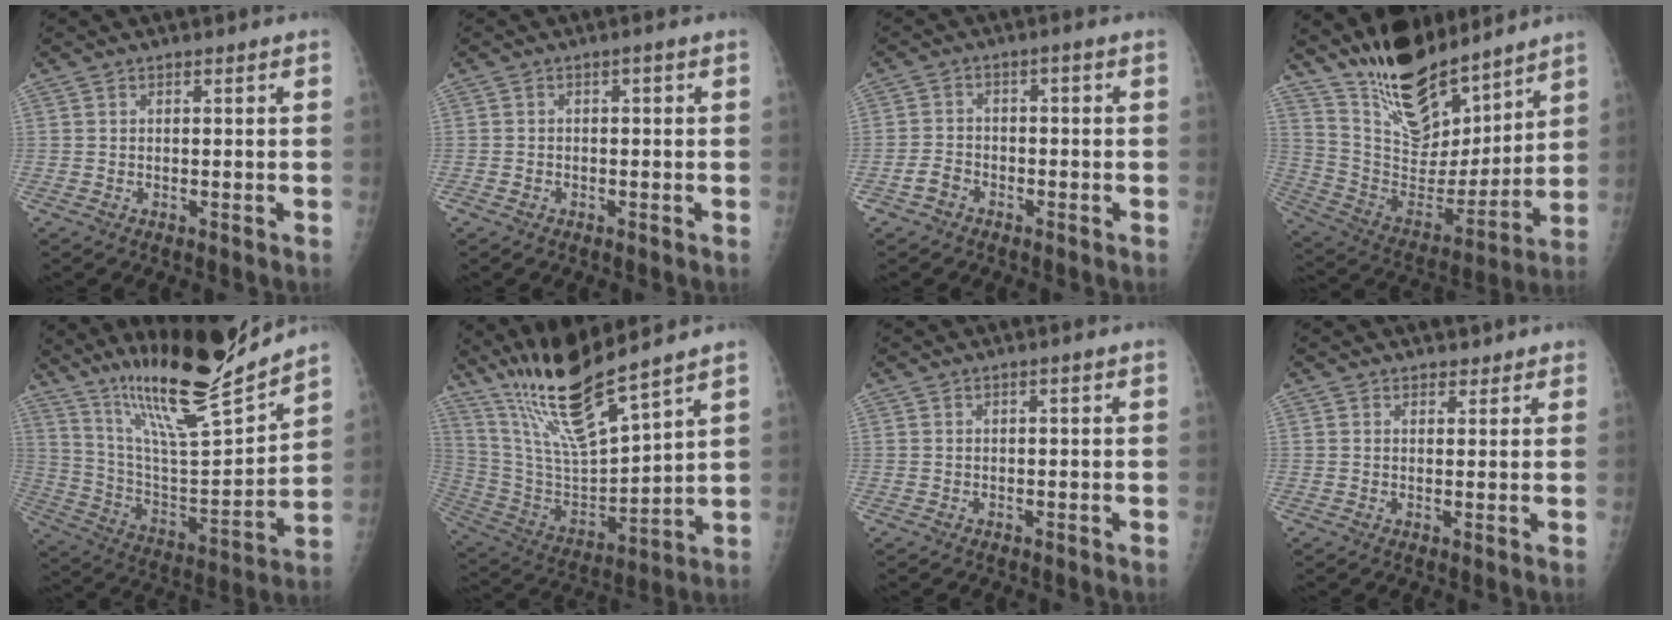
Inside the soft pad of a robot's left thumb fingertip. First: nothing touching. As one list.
[{"total": 1.1, "force": [-0.6, 0.9, 0.2], "torque": [0.005, 0.005, -0.013]}, {"total": 3.4, "force": [-2.1, 2.5, 1.1], "torque": [-0.011, 0.017, -0.041]}, {"total": 21.3, "force": [16.9, 8.5, 9.7], "torque": [-0.124, -0.103, 0.300]}, {"total": 21.5, "force": [17.7, 2.1, 12.0], "torque": [-0.173, -0.098, 0.313]}, {"total": 17.0, "force": [13.8, 1.8, 9.9], "torque": [-0.173, -0.076, 0.279]}, {"total": 0.0}, {"total": 2.2, "force": [1.6, 1.4, 0.0], "torque": [0.021, -0.007, 0.015]}]